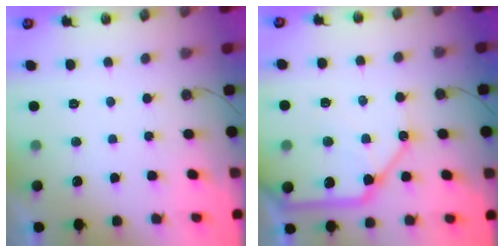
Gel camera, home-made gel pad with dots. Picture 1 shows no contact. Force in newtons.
{"total": 19.9, "press": 19.7, "slide": 2.5}